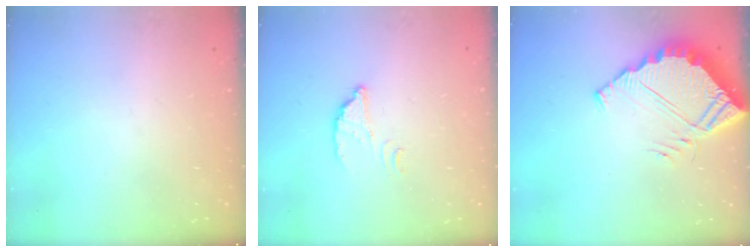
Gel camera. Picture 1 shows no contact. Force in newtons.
{"total": 2.8, "press": 2.8, "slide": 0.2}
{"total": 6.5, "press": 6.4, "slide": 0.4}